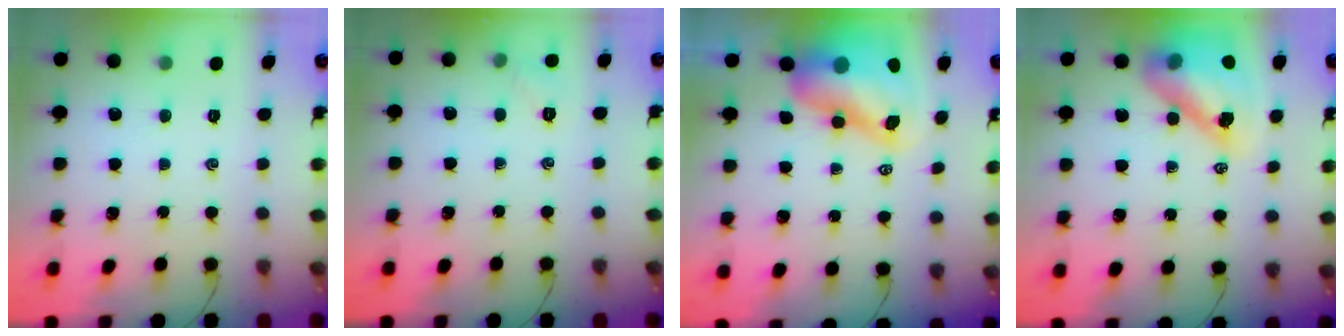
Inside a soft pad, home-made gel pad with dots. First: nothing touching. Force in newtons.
{"total": 4.3, "press": 4.1, "slide": 1.3}
{"total": 12.0, "press": 11.5, "slide": 3.6}
{"total": 15.0, "press": 14.3, "slide": 4.5}